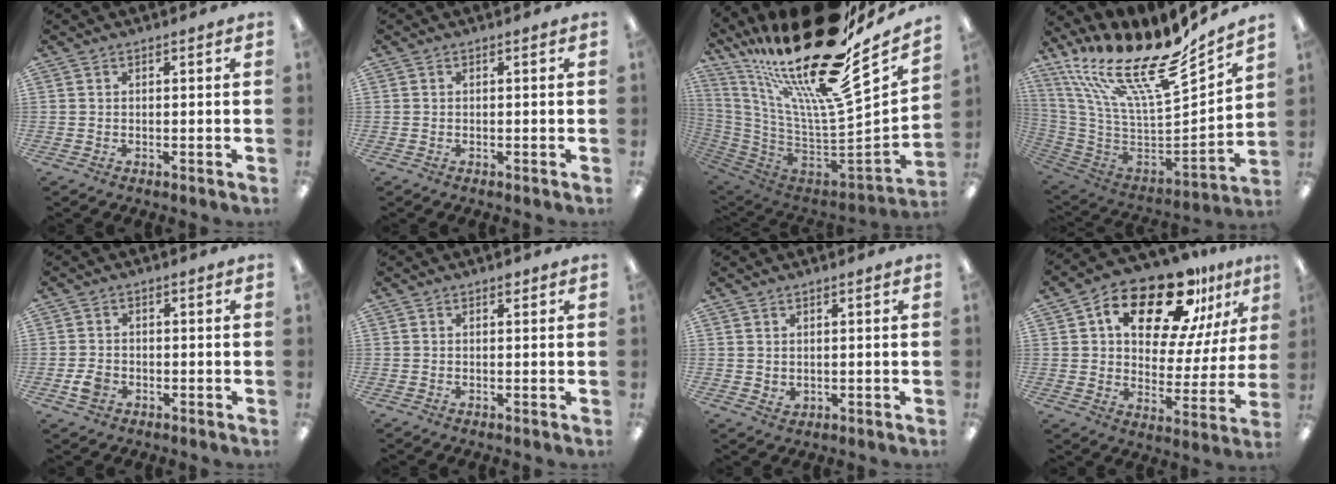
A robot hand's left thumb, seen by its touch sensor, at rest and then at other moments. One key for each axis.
{"total": 0.0}
{"total": 28.4, "fx": 17.6, "fy": 8.6, "fz": 20.6, "tx": -0.306, "ty": -0.172, "tz": 0.310}
{"total": 23.4, "fx": 15.6, "fy": 6.9, "fz": 16.0, "tx": -0.281, "ty": -0.122, "tz": 0.267}
{"total": 3.0, "fx": -1.1, "fy": 2.4, "fz": 1.5, "tx": -0.023, "ty": 0.006, "tz": -0.019}
{"total": 0.9, "fx": 0.6, "fy": 0.5, "fz": 0.4, "tx": -0.001, "ty": -0.002, "tz": 0.009}
{"total": 1.6, "fx": 1.2, "fy": 0.9, "fz": 0.4, "tx": -0.001, "ty": -0.003, "tz": 0.021}
{"total": 20.6, "fx": 13.0, "fy": 9.6, "fz": 12.7, "tx": -0.207, "ty": -0.063, "tz": 0.218}